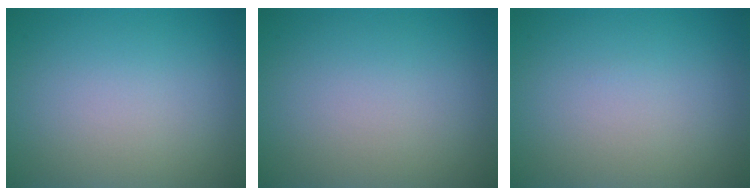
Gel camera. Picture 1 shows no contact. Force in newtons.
{"total": 0.0}
{"total": 0.0}